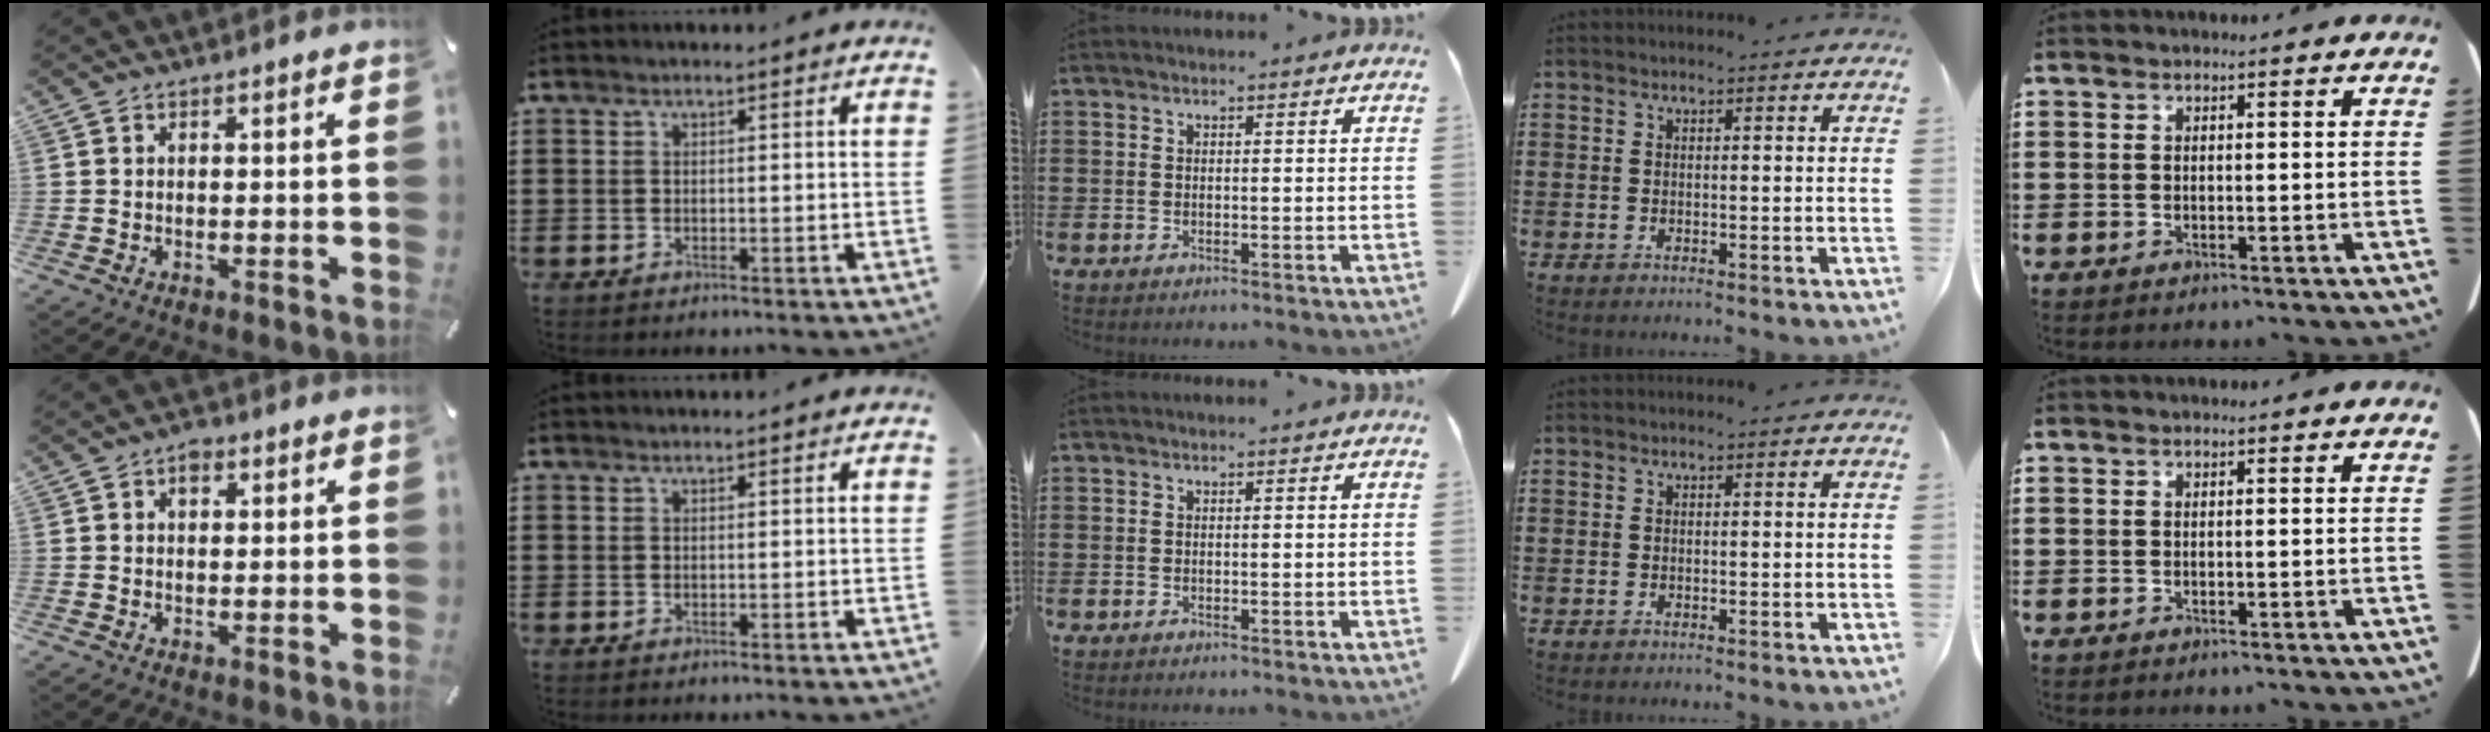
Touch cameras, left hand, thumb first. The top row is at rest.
{"thumb": {"total": 2.6, "force": [1.0, 1.9, 1.4], "torque": [-0.015, 0.000, 0.013]}}